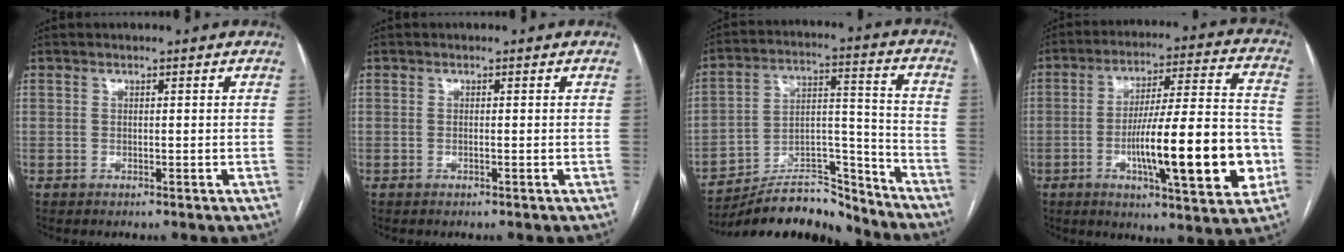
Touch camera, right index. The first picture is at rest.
{"total": 0.0}
{"total": 15.1, "force": [-14.4, 3.2, 3.3], "torque": [-0.044, 0.049, -0.238]}
{"total": 20.1, "force": [-5.1, 2.8, 19.2], "torque": [-0.280, 0.010, -0.068]}